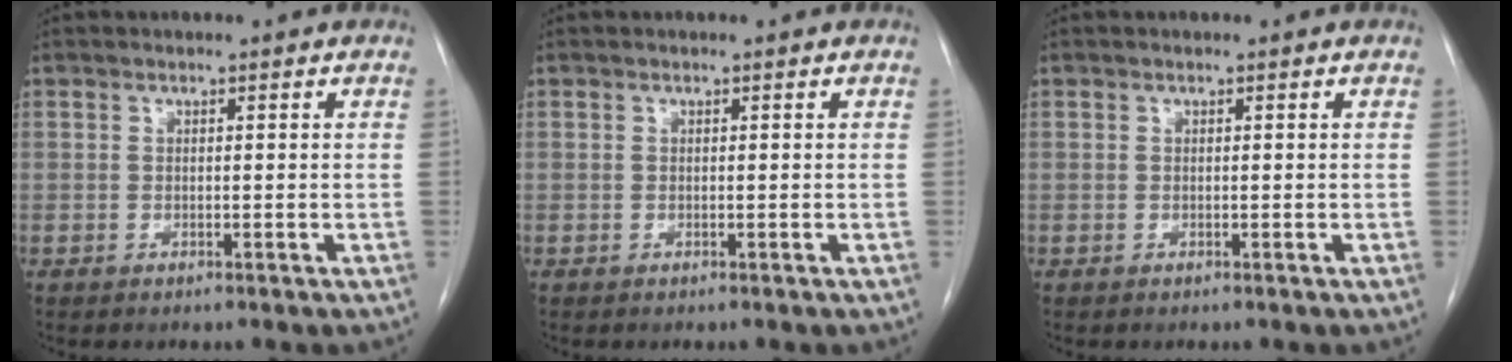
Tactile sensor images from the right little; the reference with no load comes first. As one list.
[{"total": 0.0}, {"total": 0.0}]